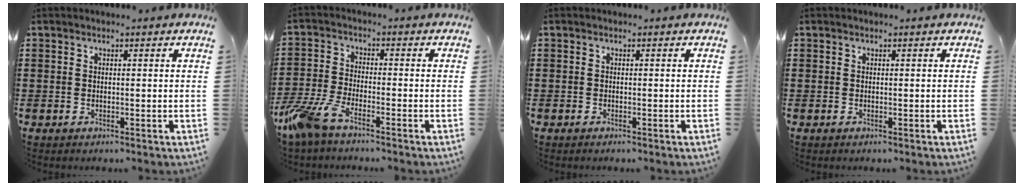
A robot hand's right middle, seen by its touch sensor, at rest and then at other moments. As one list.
[{"total": 6.8, "force": [-5.2, 1.7, 4.1], "torque": [-0.119, -0.018, -0.108]}, {"total": 0.0}, {"total": 0.0}]